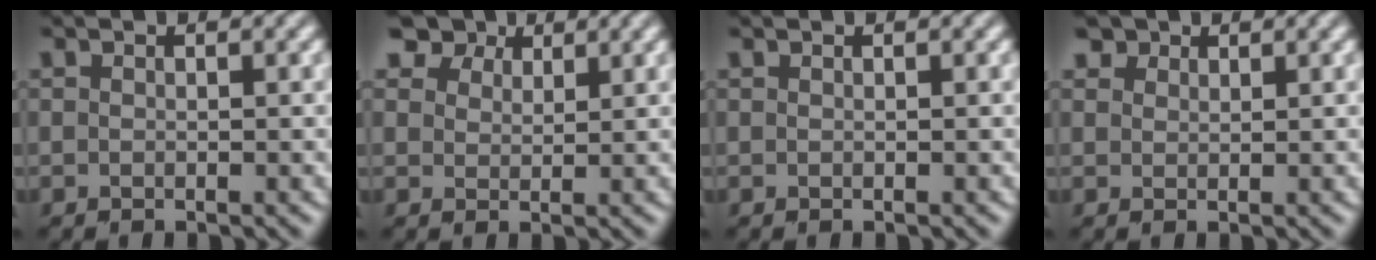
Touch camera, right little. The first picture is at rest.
{"total": 5.5, "force": [4.2, 2.9, 2.0], "torque": [-0.057, -0.006, 0.076]}
{"total": 0.0}
{"total": 2.2, "force": [1.7, 1.2, 0.5], "torque": [-0.015, -0.008, 0.038]}